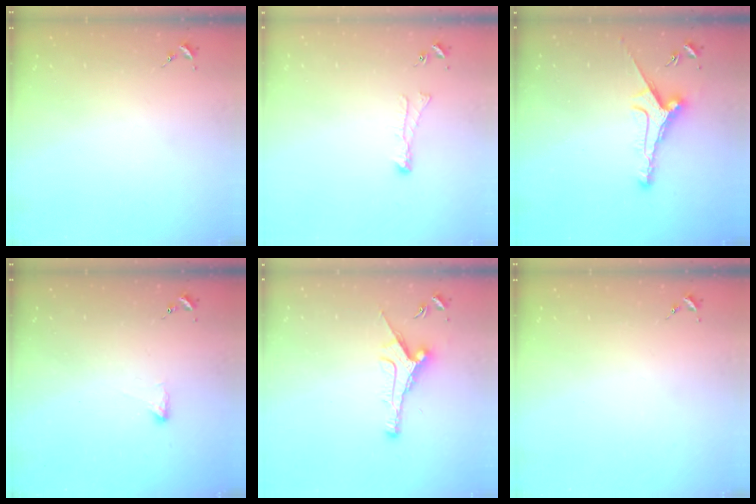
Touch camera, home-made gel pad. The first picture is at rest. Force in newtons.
{"total": 3.8, "press": 3.8, "slide": 0.6}
{"total": 8.4, "press": 8.4, "slide": 0.4}
{"total": 2.3, "press": 2.2, "slide": 0.8}
{"total": 10.2, "press": 10.2, "slide": 0.9}
{"total": 0.0}